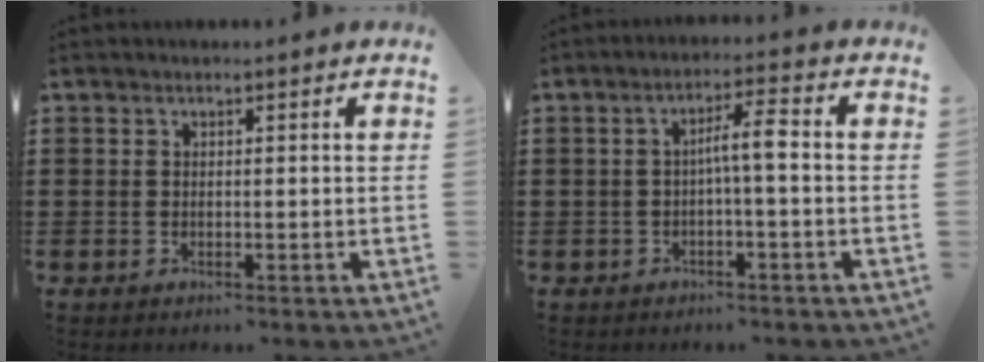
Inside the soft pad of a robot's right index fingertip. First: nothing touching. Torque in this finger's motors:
{"motor_torque": [0.91, -0.36, 0.22, 0.11]}